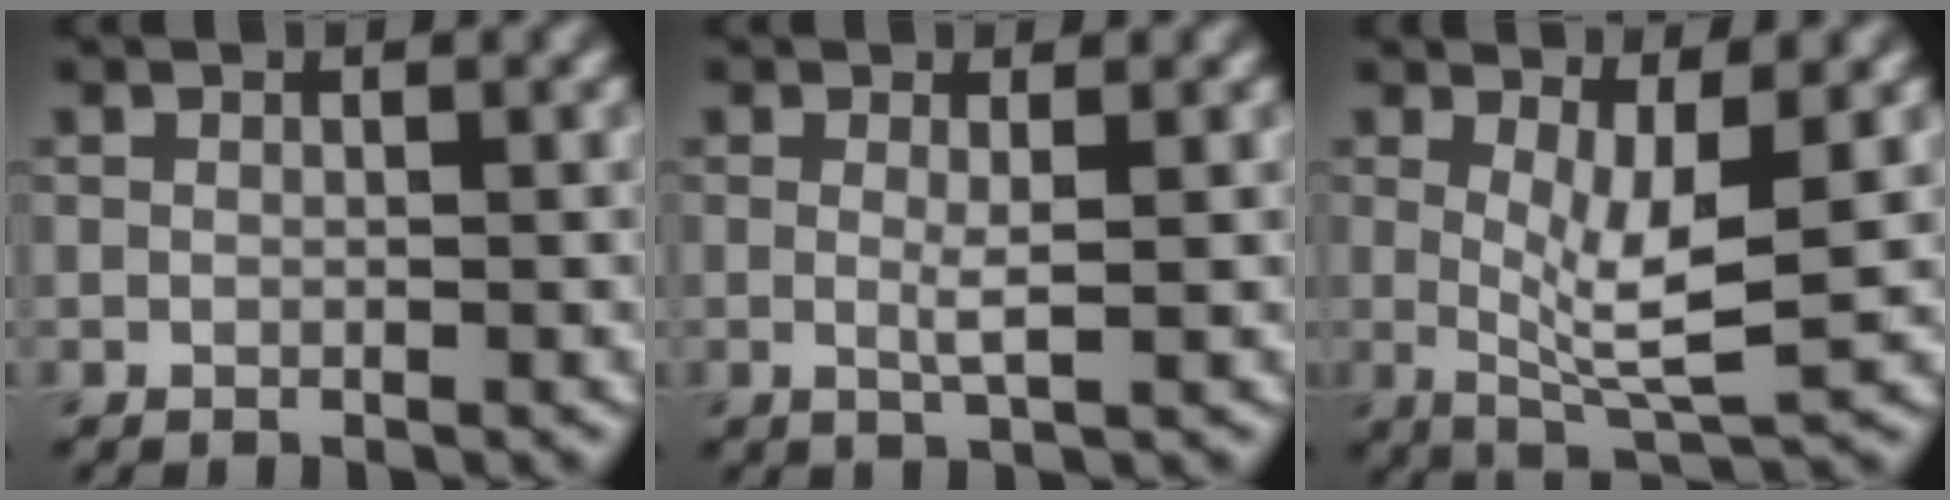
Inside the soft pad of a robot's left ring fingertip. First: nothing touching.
{"total": 1.4, "force": [0.0, 0.1, 1.4], "torque": [-0.033, -0.007, 0.000]}
{"total": 4.9, "force": [0.5, 1.2, 4.8], "torque": [-0.087, -0.015, 0.015]}